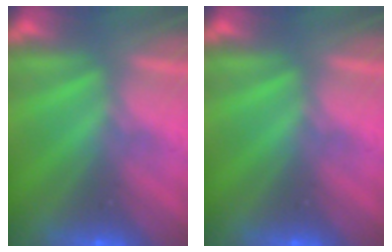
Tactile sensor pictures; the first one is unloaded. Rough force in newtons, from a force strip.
{"total": 0.0}